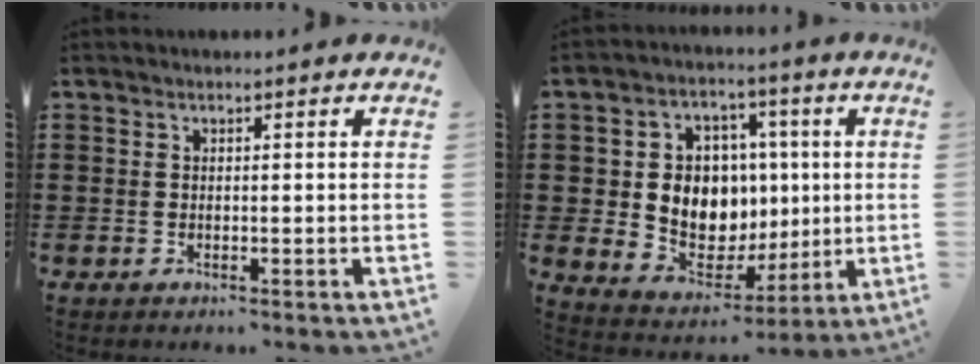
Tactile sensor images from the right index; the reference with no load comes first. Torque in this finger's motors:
{"motor_torque": [1.58, -0.56, 1.05, 0.21]}